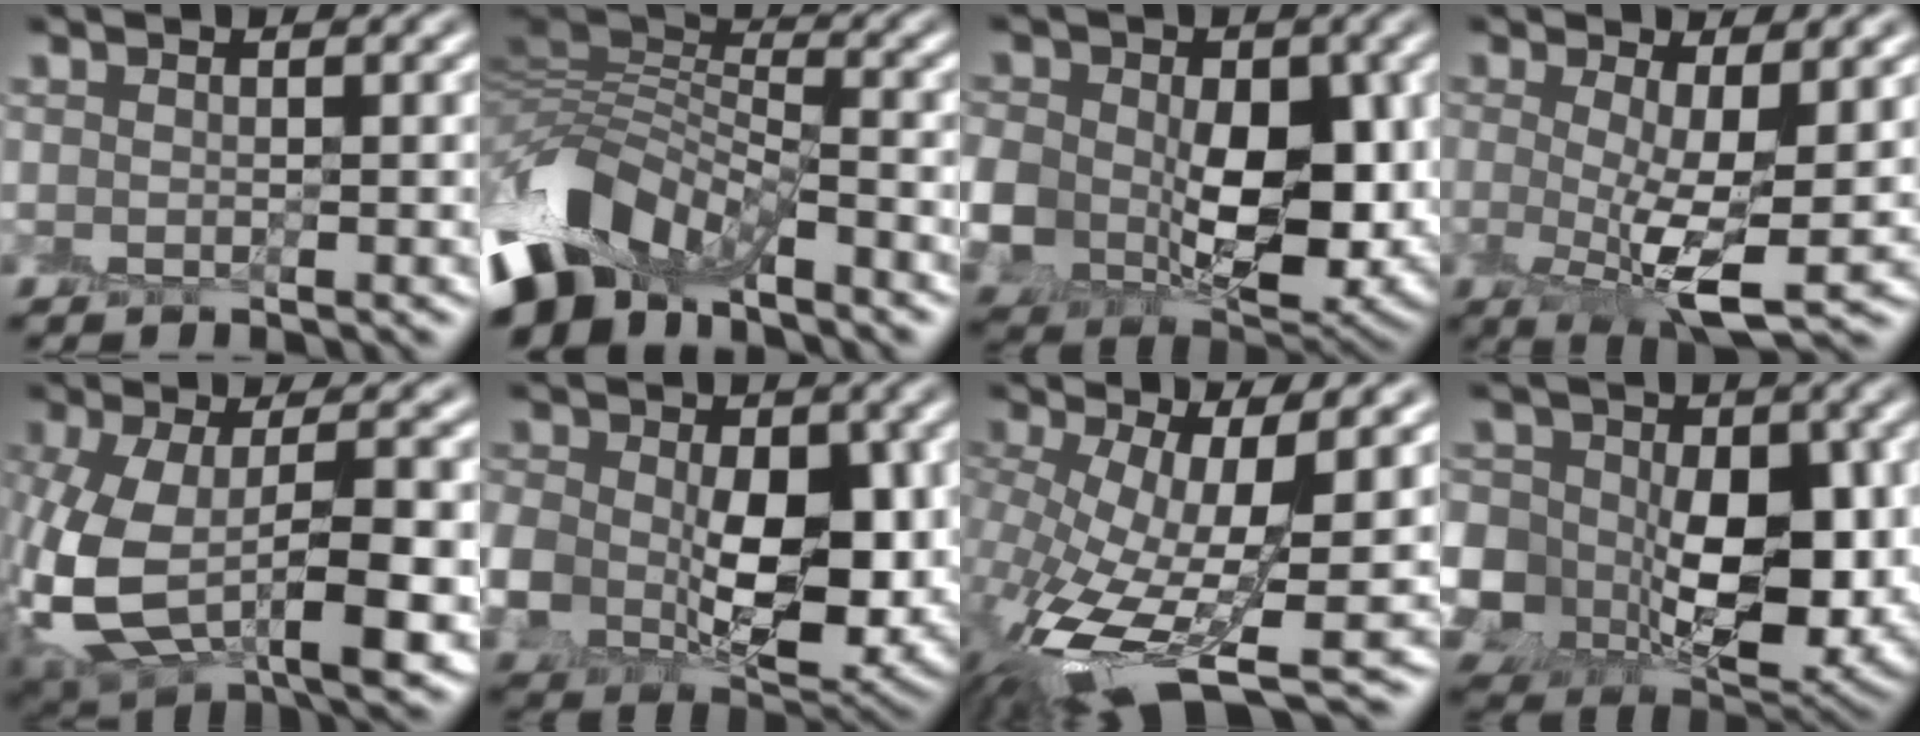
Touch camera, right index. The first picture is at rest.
{"total": 8.4, "force": [-5.5, 4.8, 4.2], "torque": [-0.073, -0.004, -0.110]}
{"total": 12.4, "force": [-0.4, 8.7, 8.9], "torque": [-0.170, -0.032, 0.009]}
{"total": 6.4, "force": [0.1, 1.9, 6.1], "torque": [-0.095, -0.012, 0.007]}
{"total": 12.5, "force": [-3.2, 6.0, 10.5], "torque": [-0.227, -0.033, -0.039]}
{"total": 11.1, "force": [-0.6, 7.3, 8.3], "torque": [-0.145, -0.026, 0.005]}
{"total": 11.5, "force": [-2.5, 3.9, 10.5], "torque": [-0.210, -0.021, -0.035]}
{"total": 15.8, "force": [-0.4, 12.5, 9.7], "torque": [-0.175, -0.025, 0.007]}